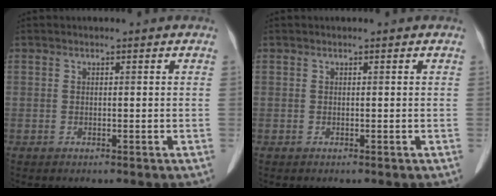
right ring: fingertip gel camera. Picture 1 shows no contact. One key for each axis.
{"total": 0.0}